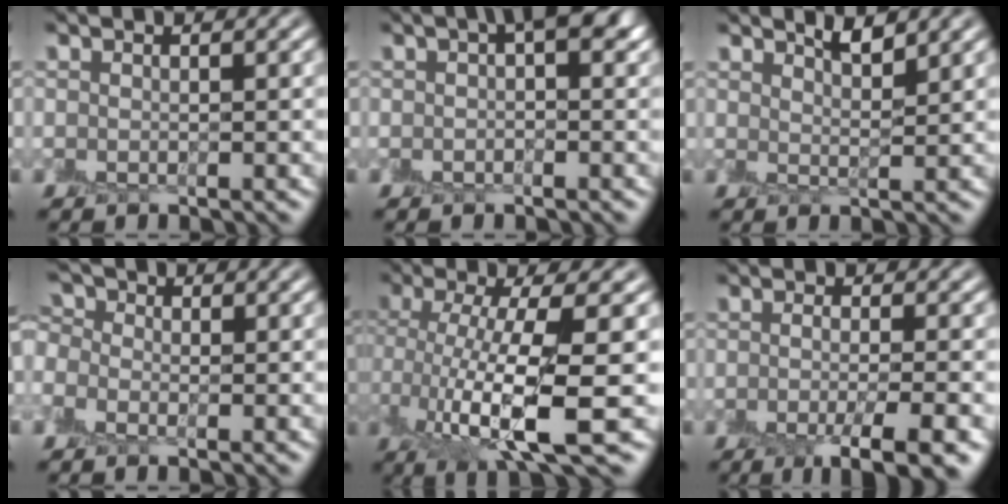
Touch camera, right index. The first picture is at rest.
{"total": 4.9, "force": [1.7, 2.3, 3.9], "torque": [-0.040, 0.014, 0.016]}
{"total": 2.1, "force": [1.8, 0.1, 1.0], "torque": [-0.011, 0.000, 0.026]}
{"total": 3.1, "force": [-0.2, 2.5, 1.8], "torque": [-0.042, 0.012, -0.016]}
{"total": 7.8, "force": [-1.0, 1.8, 7.5], "torque": [-0.150, -0.014, -0.015]}
{"total": 5.8, "force": [-3.0, 1.4, 4.8], "torque": [-0.067, -0.012, -0.043]}